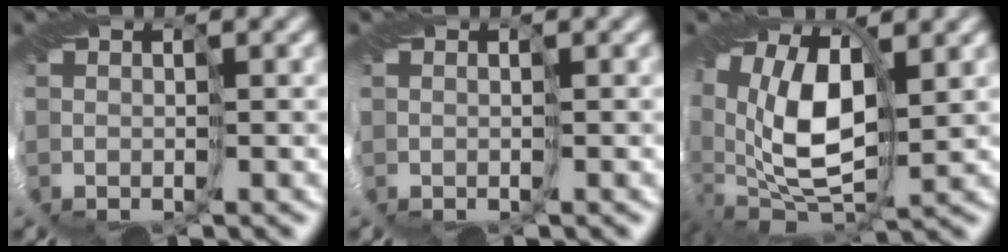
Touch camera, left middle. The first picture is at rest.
{"total": 0.0}
{"total": 11.9, "force": [1.2, 7.4, 9.3], "torque": [-0.188, -0.021, 0.031]}